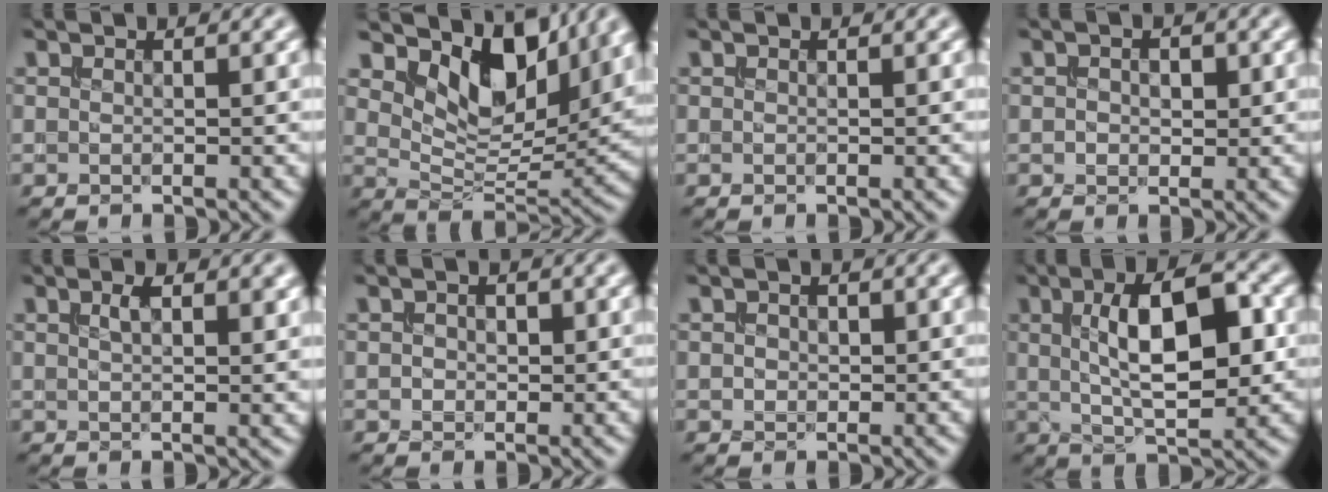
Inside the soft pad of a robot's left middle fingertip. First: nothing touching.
{"total": 10.1, "force": [5.6, 5.1, 6.6], "torque": [-0.104, -0.004, 0.098]}
{"total": 0.0}
{"total": 1.6, "force": [0.1, 1.1, 1.1], "torque": [-0.022, 0.001, -0.001]}
{"total": 2.9, "force": [1.2, 1.0, 2.5], "torque": [-0.042, 0.002, 0.022]}
{"total": 1.3, "force": [0.0, 1.0, 0.8], "torque": [-0.017, 0.001, -0.001]}
{"total": 1.0, "force": [0.1, 0.8, 0.5], "torque": [-0.012, -0.001, 0.001]}
{"total": 8.8, "force": [1.2, 3.3, 8.1], "torque": [-0.125, 0.008, 0.016]}